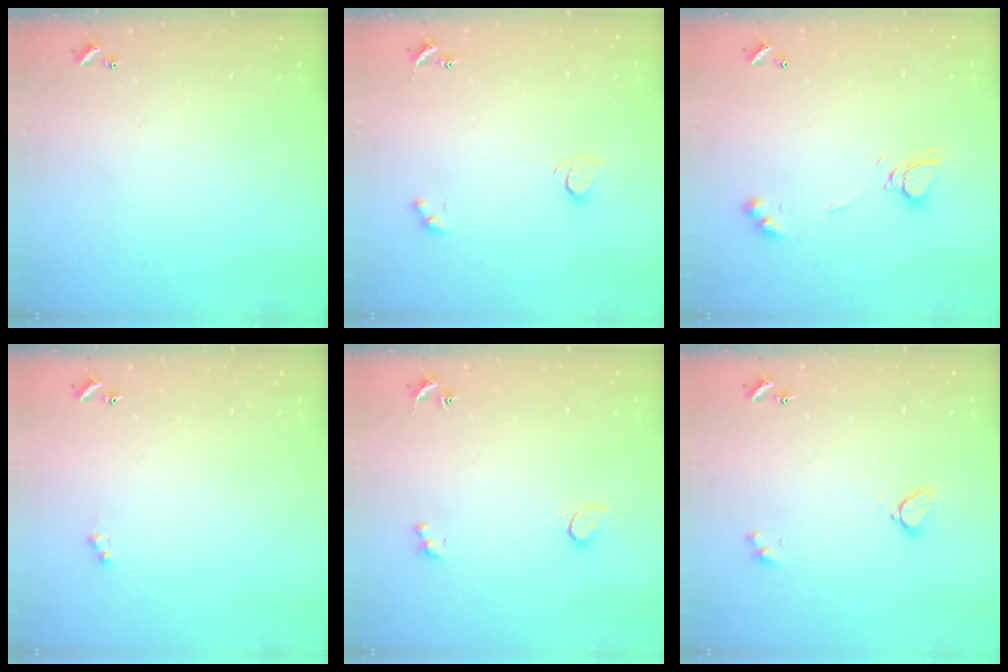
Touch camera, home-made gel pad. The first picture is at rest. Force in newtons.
{"total": 2.1, "press": 2.0, "slide": 0.7}
{"total": 8.2, "press": 8.2, "slide": 0.4}
{"total": 1.0, "press": 0.9, "slide": 0.5}
{"total": 1.5, "press": 1.4, "slide": 0.6}
{"total": 2.7, "press": 2.7, "slide": 0.2}